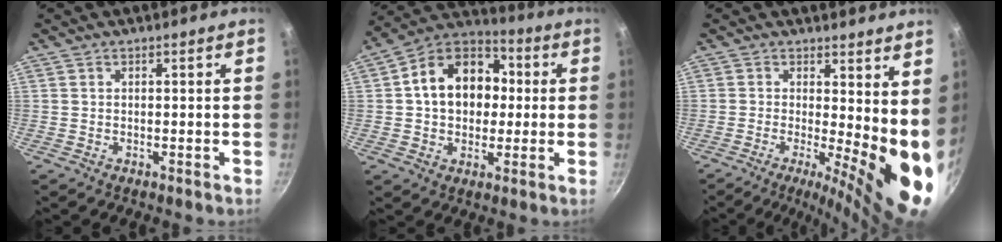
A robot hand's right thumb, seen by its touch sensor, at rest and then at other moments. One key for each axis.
{"total": 16.2, "fx": 1.6, "fy": 12.3, "fz": 10.3, "tx": -0.135, "ty": 0.030, "tz": 0.008}
{"total": 12.7, "fx": -0.1, "fy": 4.3, "fz": 12.0, "tx": -0.144, "ty": -0.024, "tz": 0.001}